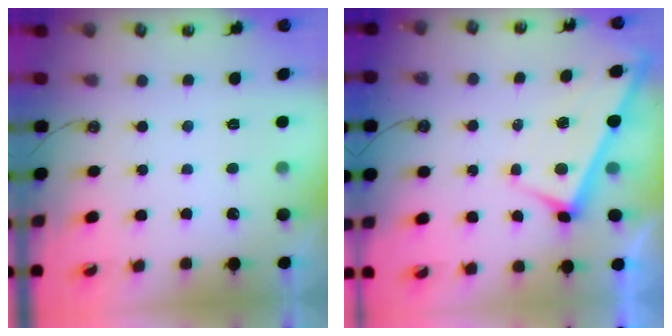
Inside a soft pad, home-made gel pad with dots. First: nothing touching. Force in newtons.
{"total": 3.1, "press": 3.1, "slide": 0.1}